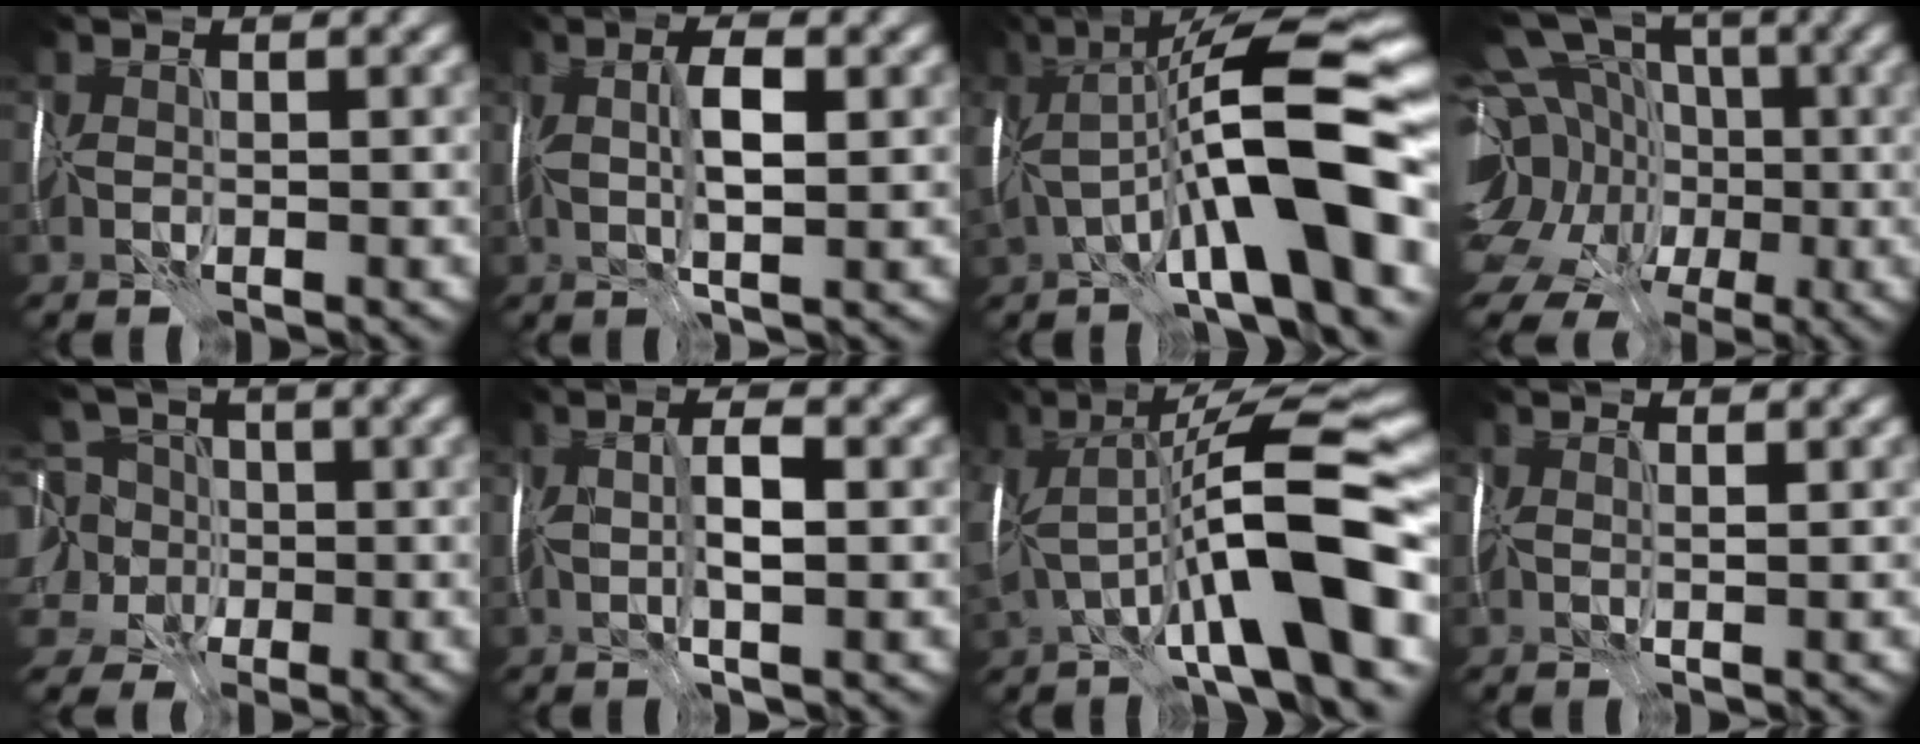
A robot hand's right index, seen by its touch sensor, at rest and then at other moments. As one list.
[{"total": 3.7, "force": [0.9, 0.7, 3.6], "torque": [-0.075, 0.007, 0.015]}, {"total": 15.3, "force": [-2.1, 3.9, 14.7], "torque": [-0.233, 0.034, -0.031]}, {"total": 16.4, "force": [-2.5, 13.5, 9.0], "torque": [-0.192, 0.011, -0.063]}, {"total": 10.1, "force": [-0.4, 8.7, 5.1], "torque": [-0.109, 0.026, -0.049]}, {"total": 3.2, "force": [0.4, 0.5, 3.2], "torque": [-0.064, 0.007, 0.007]}, {"total": 12.5, "force": [-2.4, 3.0, 11.9], "torque": [-0.199, 0.026, -0.038]}, {"total": 1.1, "force": [0.8, -0.2, 0.8], "torque": [-0.011, 0.004, 0.008]}]